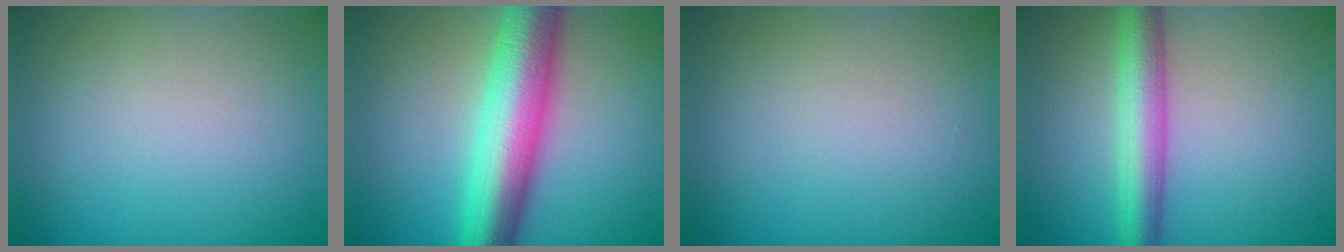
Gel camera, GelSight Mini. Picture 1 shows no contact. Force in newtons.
{"total": 9.1, "press": 9.1, "slide": 0.1}
{"total": 0.0}
{"total": 5.1, "press": 5.1, "slide": 0.1}